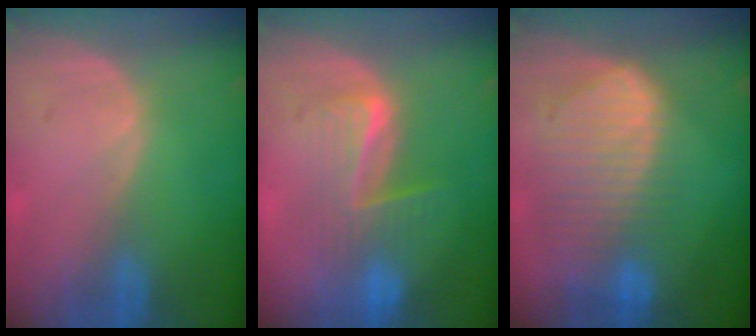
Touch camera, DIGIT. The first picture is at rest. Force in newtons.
{"total": 6.7, "press": 6.5, "slide": 1.4}
{"total": 10.5, "press": 9.1, "slide": 5.2}